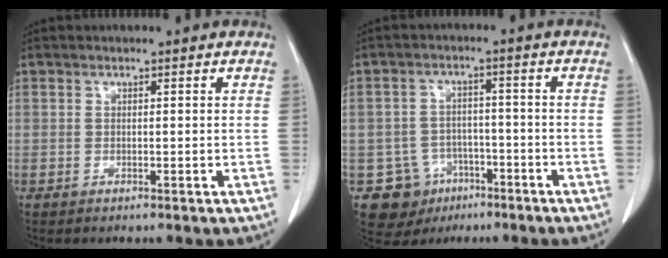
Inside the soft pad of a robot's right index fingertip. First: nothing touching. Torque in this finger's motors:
{"motor_torque": [-0.39, 0.00, -0.97, -0.17]}